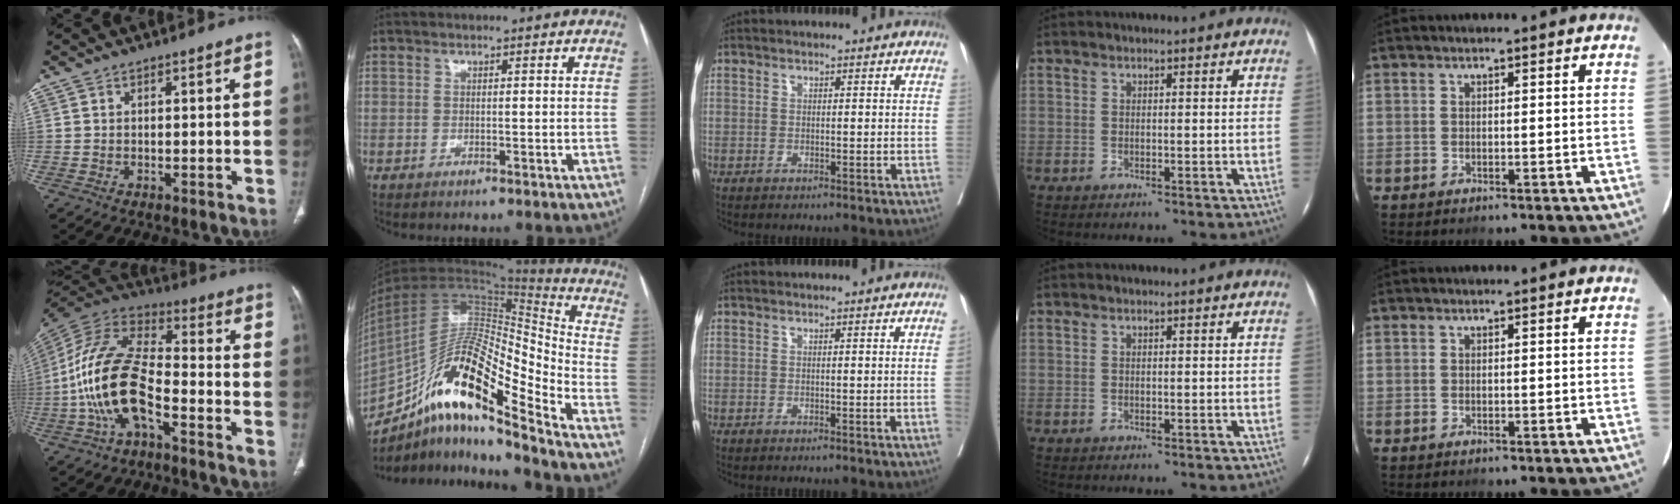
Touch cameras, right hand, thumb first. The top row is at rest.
{"thumb": {"total": 17.6, "force": [-5.8, 8.3, 14.3], "torque": [-0.285, 0.055, -0.112]}, "index": {"total": 21.8, "force": [-14.2, 3.5, 16.1], "torque": [-0.288, 0.012, -0.250]}, "middle": {"total": 1.3, "force": [-0.3, -0.4, 1.2], "torque": [-0.017, -0.001, -0.002]}}